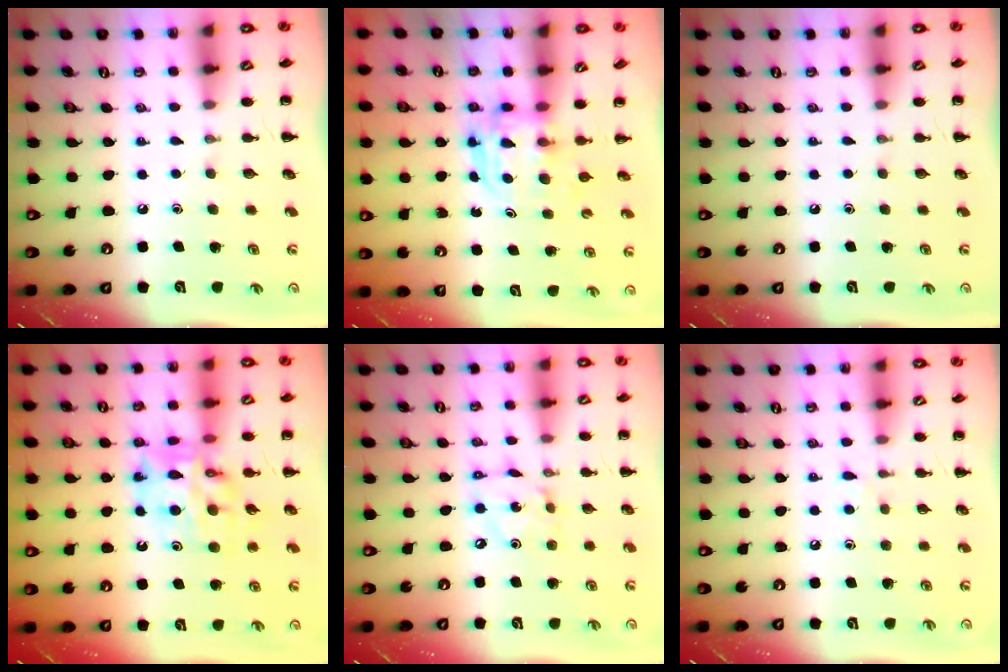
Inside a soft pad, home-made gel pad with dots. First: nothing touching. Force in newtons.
{"total": 3.8, "press": 3.8, "slide": 0.3}
{"total": 0.0}
{"total": 13.6, "press": 13.0, "slide": 3.8}
{"total": 4.0, "press": 4.0, "slide": 0.5}
{"total": 4.3, "press": 3.9, "slide": 1.8}